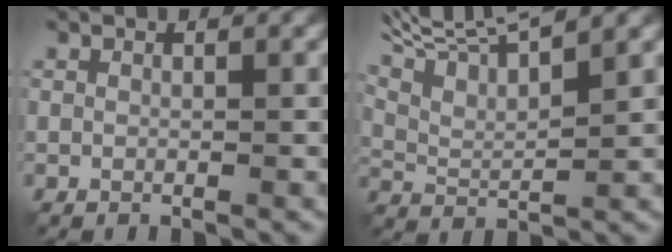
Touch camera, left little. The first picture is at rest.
{"total": 7.5, "force": [5.4, 1.6, 5.0], "torque": [-0.104, 0.016, 0.092]}